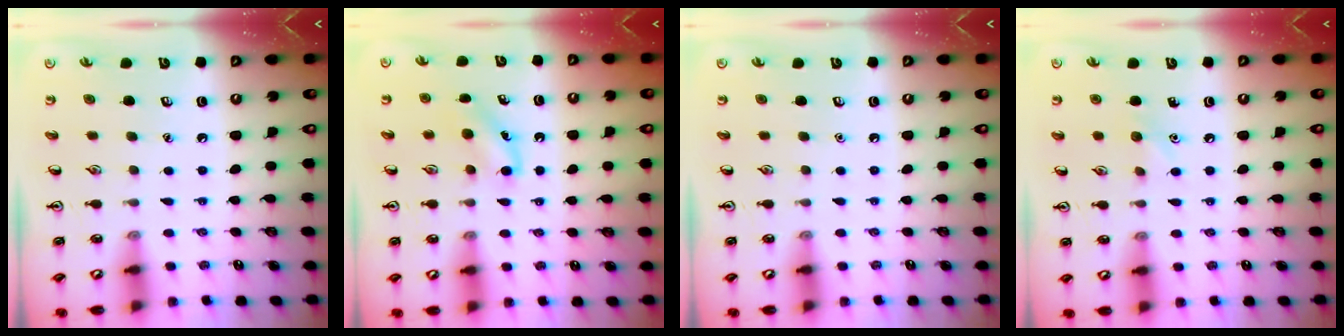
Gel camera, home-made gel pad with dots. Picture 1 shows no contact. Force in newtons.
{"total": 5.1, "press": 4.8, "slide": 1.6}
{"total": 0.0}
{"total": 5.2, "press": 4.9, "slide": 1.7}